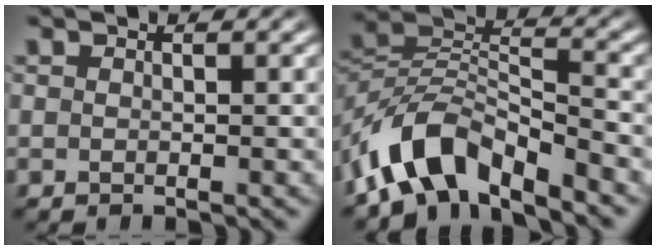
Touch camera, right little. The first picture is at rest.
{"total": 7.2, "force": [-4.2, 3.9, 4.4], "torque": [-0.091, -0.026, -0.062]}